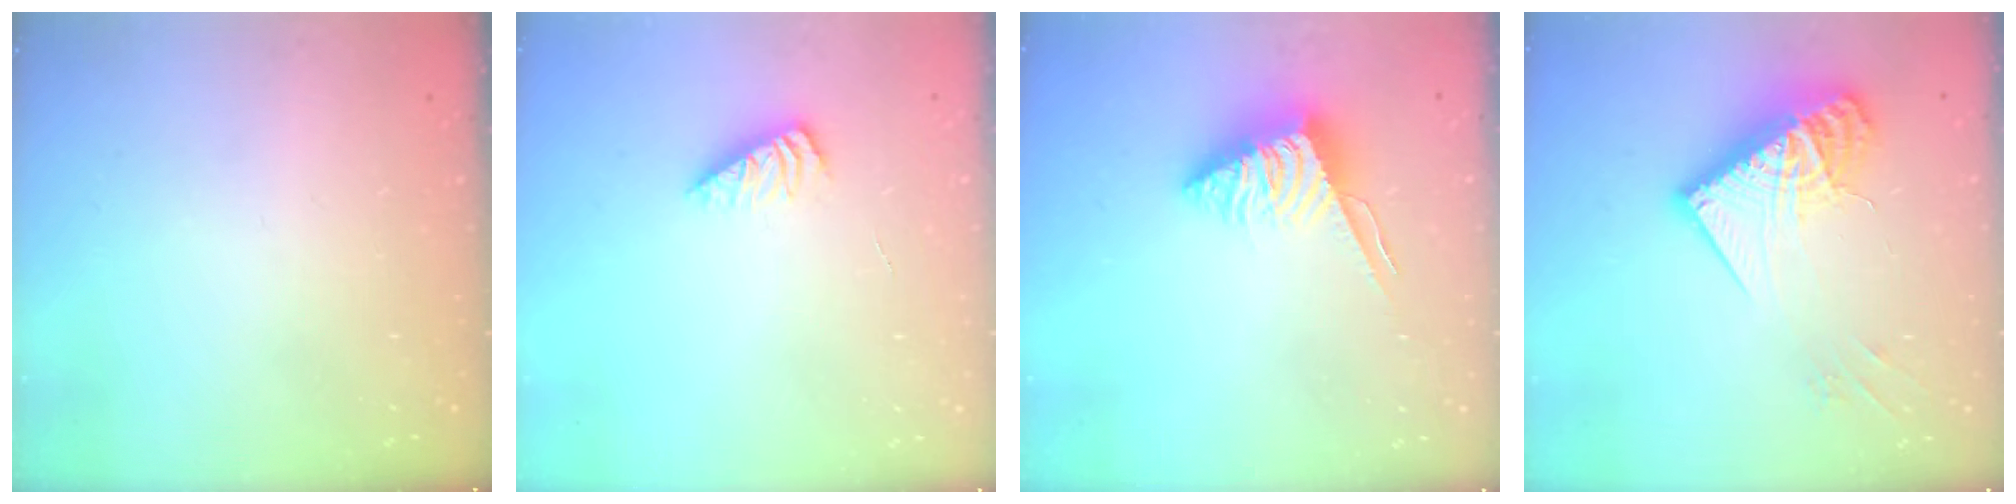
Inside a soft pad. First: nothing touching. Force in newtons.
{"total": 2.5, "press": 2.5, "slide": 0.4}
{"total": 6.4, "press": 6.4, "slide": 0.5}
{"total": 16.5, "press": 16.4, "slide": 1.6}